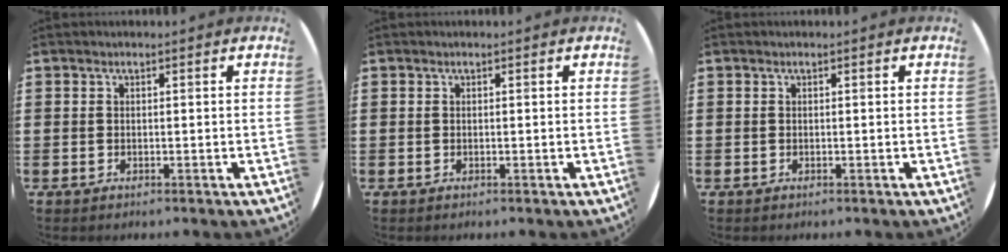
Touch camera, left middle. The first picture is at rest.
{"total": 0.0}
{"total": 0.0}